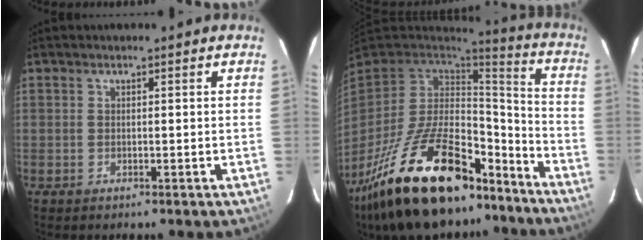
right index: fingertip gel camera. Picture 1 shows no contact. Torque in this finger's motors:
{"motor_torque": [1.45, -0.69, 1.06, 0.21]}